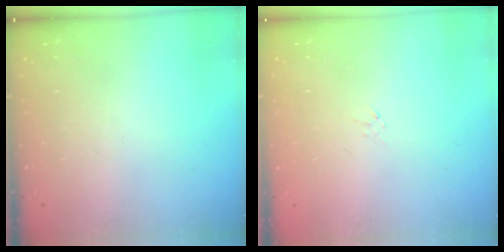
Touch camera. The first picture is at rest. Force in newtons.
{"total": 0.0}